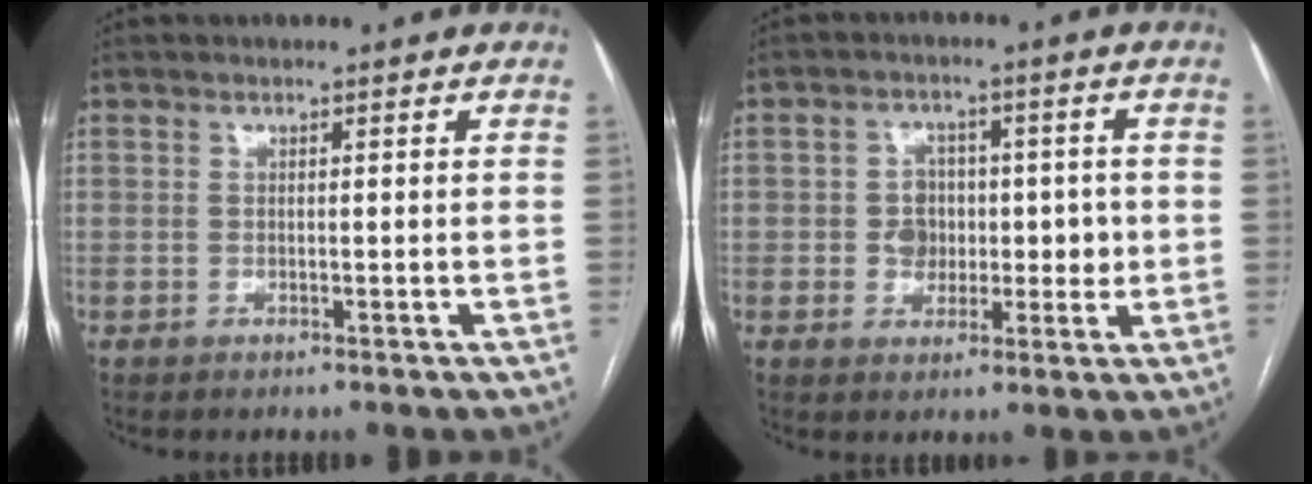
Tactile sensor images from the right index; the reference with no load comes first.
{"total": 5.5, "force": [-0.1, 4.9, 2.5], "torque": [-0.023, 0.019, 0.003]}